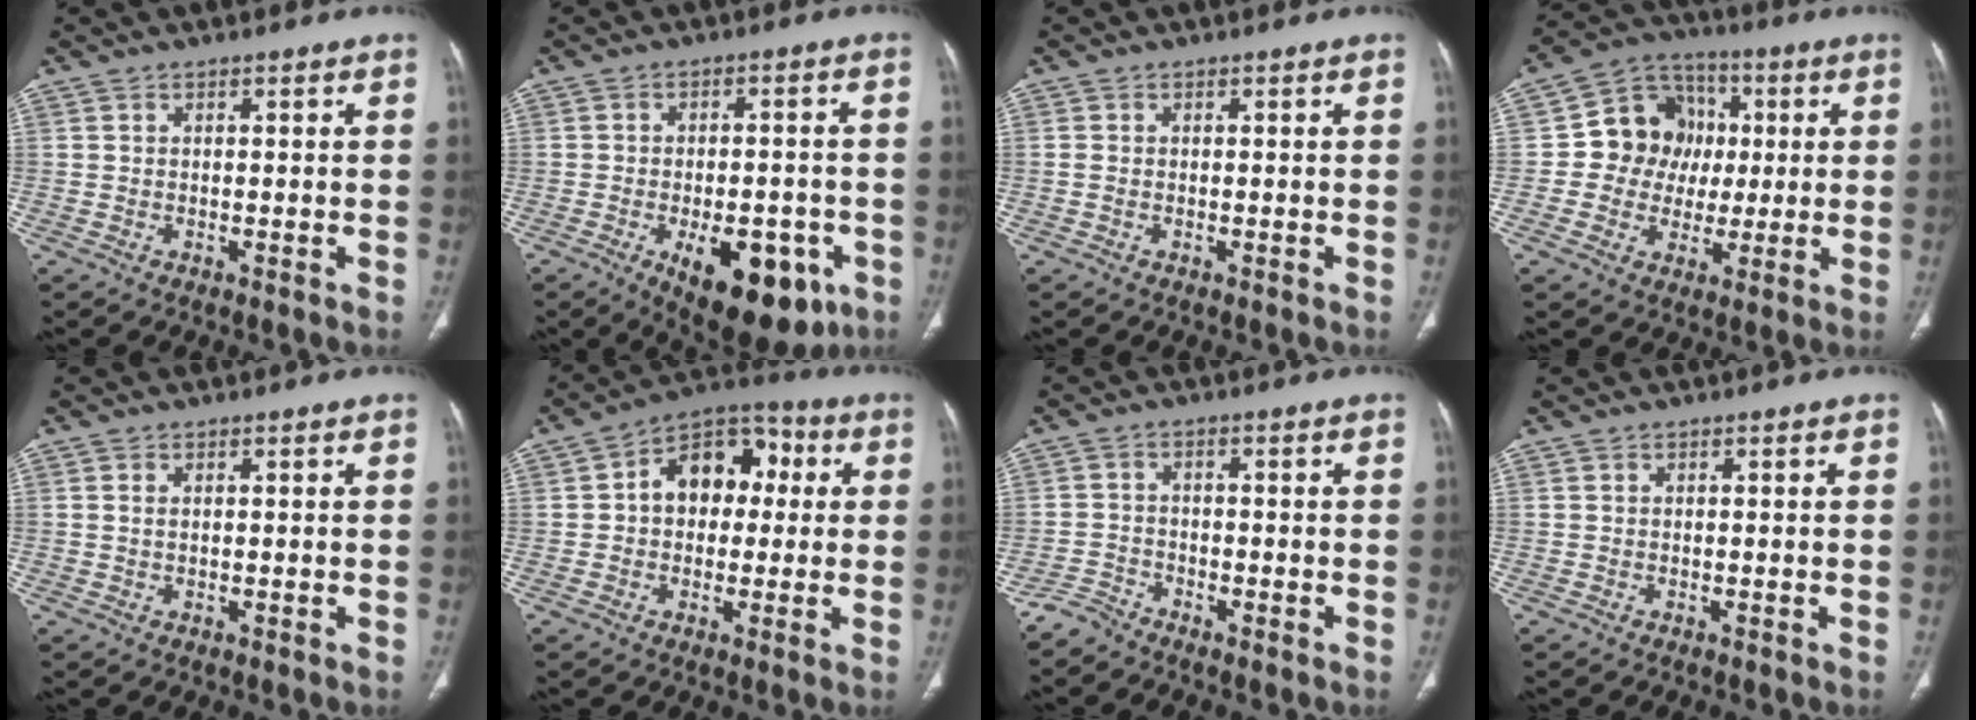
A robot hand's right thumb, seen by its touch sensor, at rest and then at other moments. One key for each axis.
{"total": 16.1, "fx": -6.6, "fy": 8.1, "fz": 12.2, "tx": -0.141, "ty": 0.013, "tz": -0.077}
{"total": 0.8, "fx": -0.1, "fy": 0.5, "fz": 0.6, "tx": -0.020, "ty": 0.003, "tz": 0.002}
{"total": 14.7, "fx": 1.2, "fy": 12.9, "fz": 6.9, "tx": -0.065, "ty": 0.021, "tz": 0.019}
{"total": 1.0, "fx": 0.3, "fy": 0.5, "fz": 0.8, "tx": -0.024, "ty": 0.005, "tz": 0.011}
{"total": 12.5, "fx": 1.8, "fy": 8.9, "fz": 8.6, "tx": -0.090, "ty": 0.031, "tz": 0.016}
{"total": 2.6, "fx": -2.5, "fy": 0.6, "fz": -0.3, "tx": 0.011, "ty": -0.002, "tz": -0.056}
{"total": 0.0}